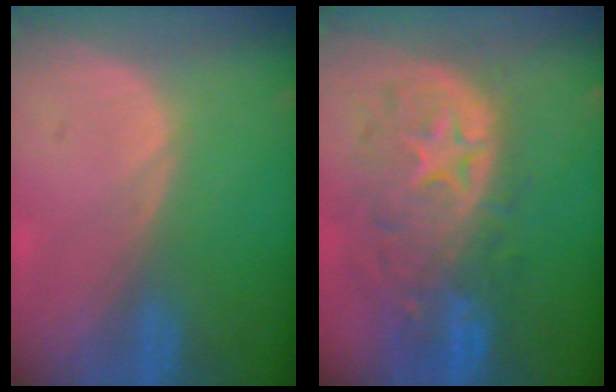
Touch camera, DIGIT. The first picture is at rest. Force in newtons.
{"total": 11.2, "press": 9.8, "slide": 5.3}